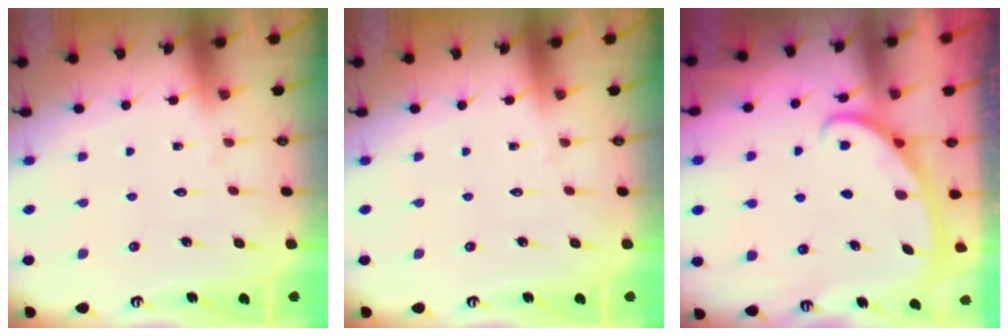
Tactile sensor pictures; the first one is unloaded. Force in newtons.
{"total": 0.0}
{"total": 3.0, "press": 2.9, "slide": 0.4}